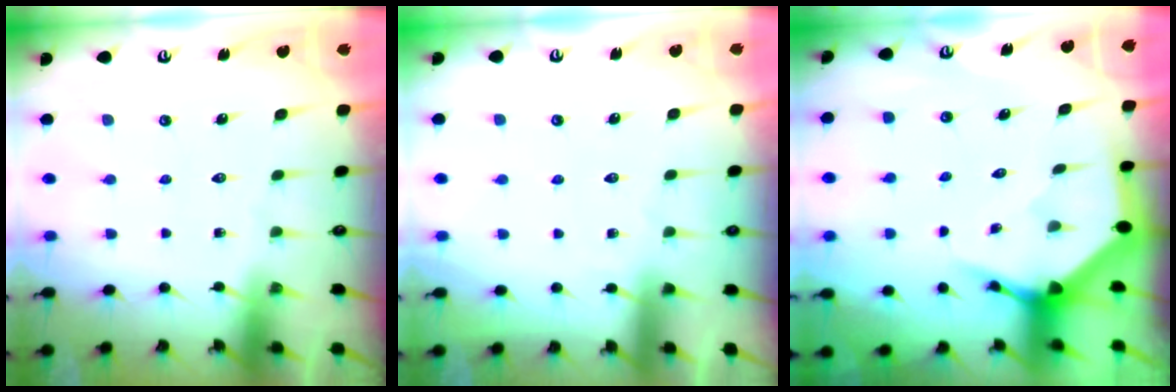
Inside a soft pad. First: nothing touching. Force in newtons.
{"total": 3.2, "press": 3.2, "slide": 0.4}
{"total": 5.1, "press": 5.1, "slide": 0.4}